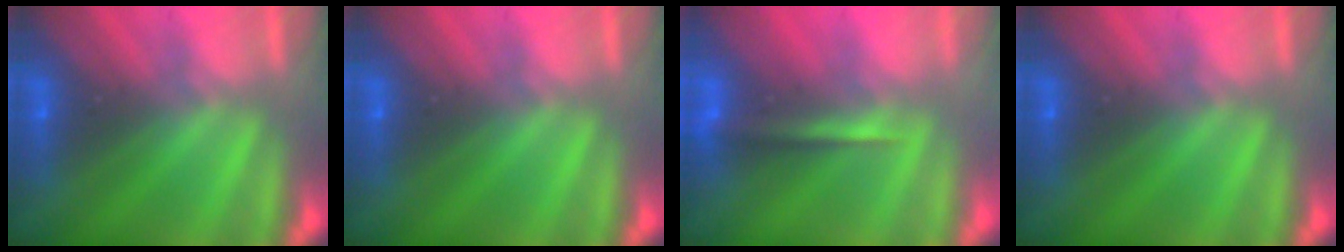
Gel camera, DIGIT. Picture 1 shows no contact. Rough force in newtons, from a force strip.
{"total": 0.0}
{"total": 1.4}
{"total": 0.0}